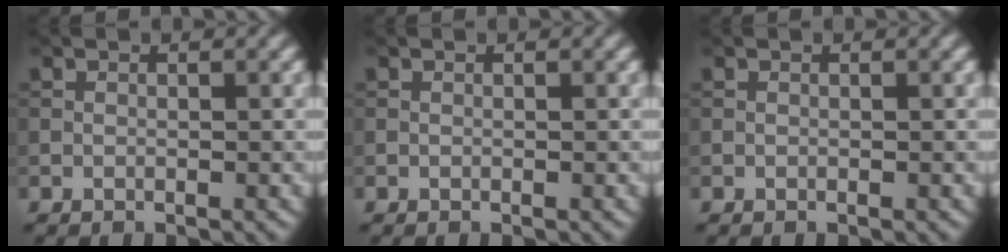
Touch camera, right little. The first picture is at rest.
{"total": 0.0}
{"total": 0.0}